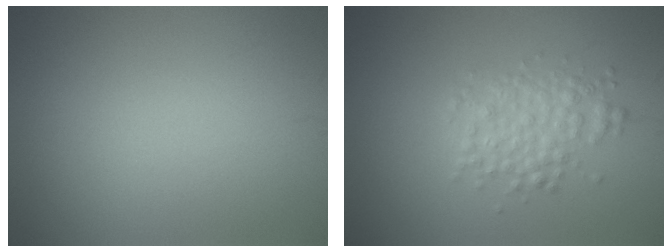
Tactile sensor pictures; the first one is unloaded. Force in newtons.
{"total": 3.0, "press": 3.0, "slide": 0.1}